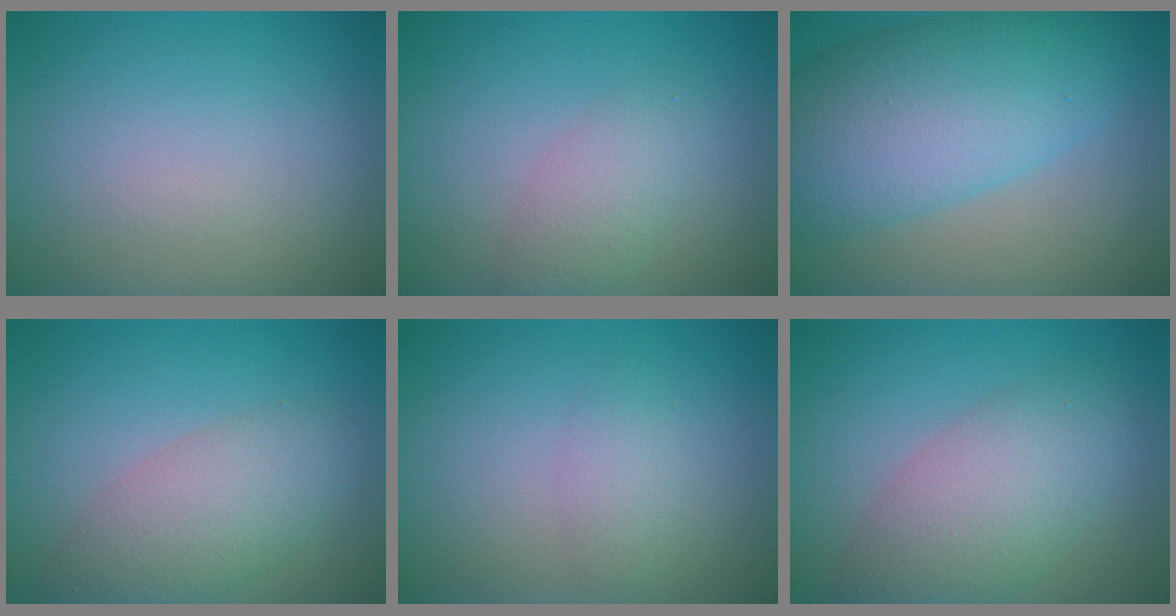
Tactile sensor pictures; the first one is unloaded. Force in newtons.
{"total": 2.7, "press": 2.7, "slide": 0.1}
{"total": 9.9, "press": 9.9, "slide": 0.2}
{"total": 4.7, "press": 4.7, "slide": 0.4}
{"total": 1.8, "press": 1.8, "slide": 0.1}
{"total": 6.4, "press": 6.4, "slide": 0.4}